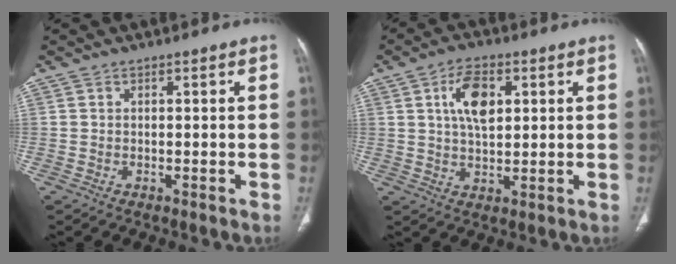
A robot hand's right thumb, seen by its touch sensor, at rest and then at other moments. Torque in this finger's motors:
{"motor_torque": [0.14, 0.15, 0.63, 0.07, 0.28]}